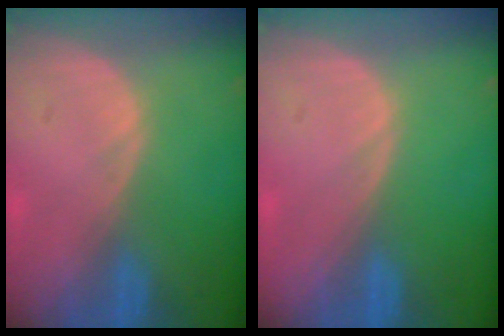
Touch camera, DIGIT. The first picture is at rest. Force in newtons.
{"total": 0.0}